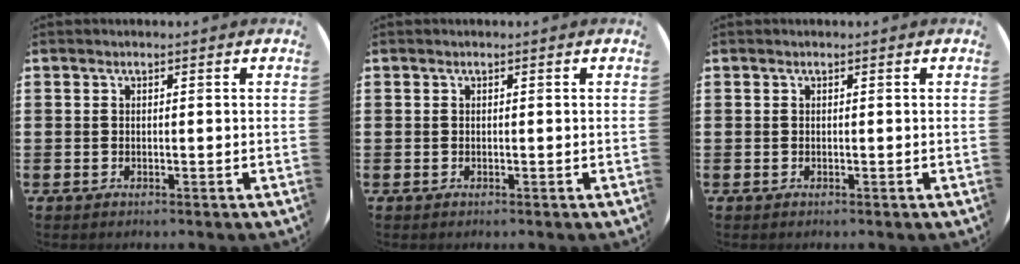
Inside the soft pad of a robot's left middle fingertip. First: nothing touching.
{"total": 0.0}
{"total": 0.0}